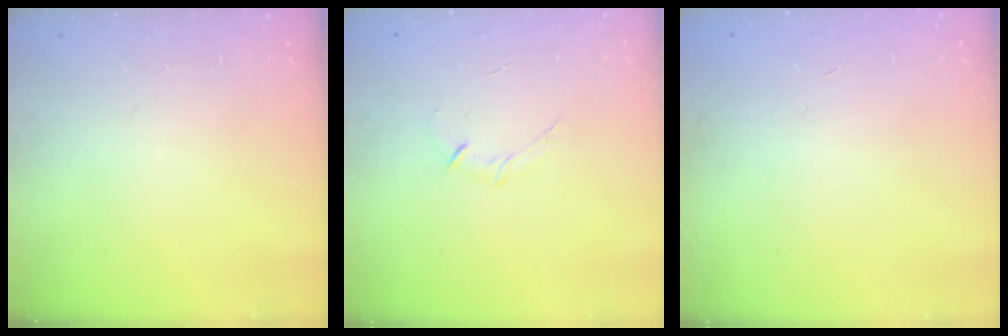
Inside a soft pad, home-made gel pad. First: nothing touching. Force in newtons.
{"total": 3.5, "press": 3.4, "slide": 0.9}
{"total": 0.0}